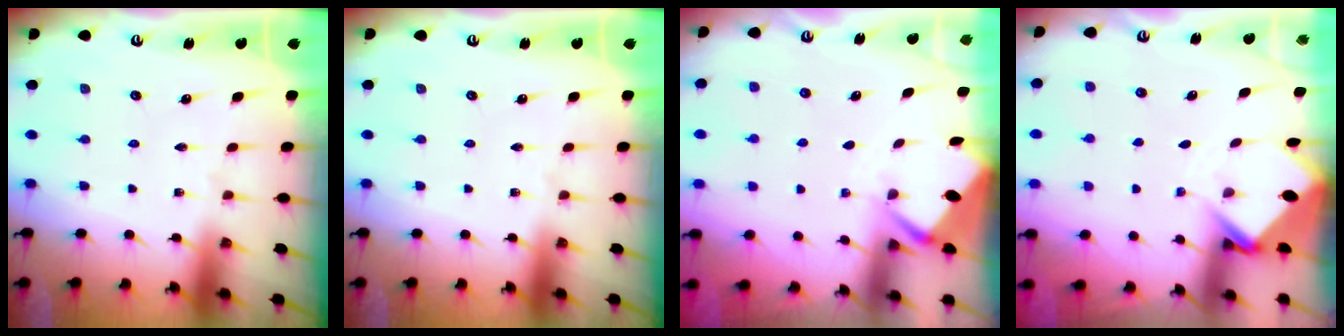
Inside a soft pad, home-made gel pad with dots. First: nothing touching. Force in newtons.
{"total": 0.0}
{"total": 2.9, "press": 2.8, "slide": 0.4}
{"total": 3.8, "press": 3.8, "slide": 0.2}